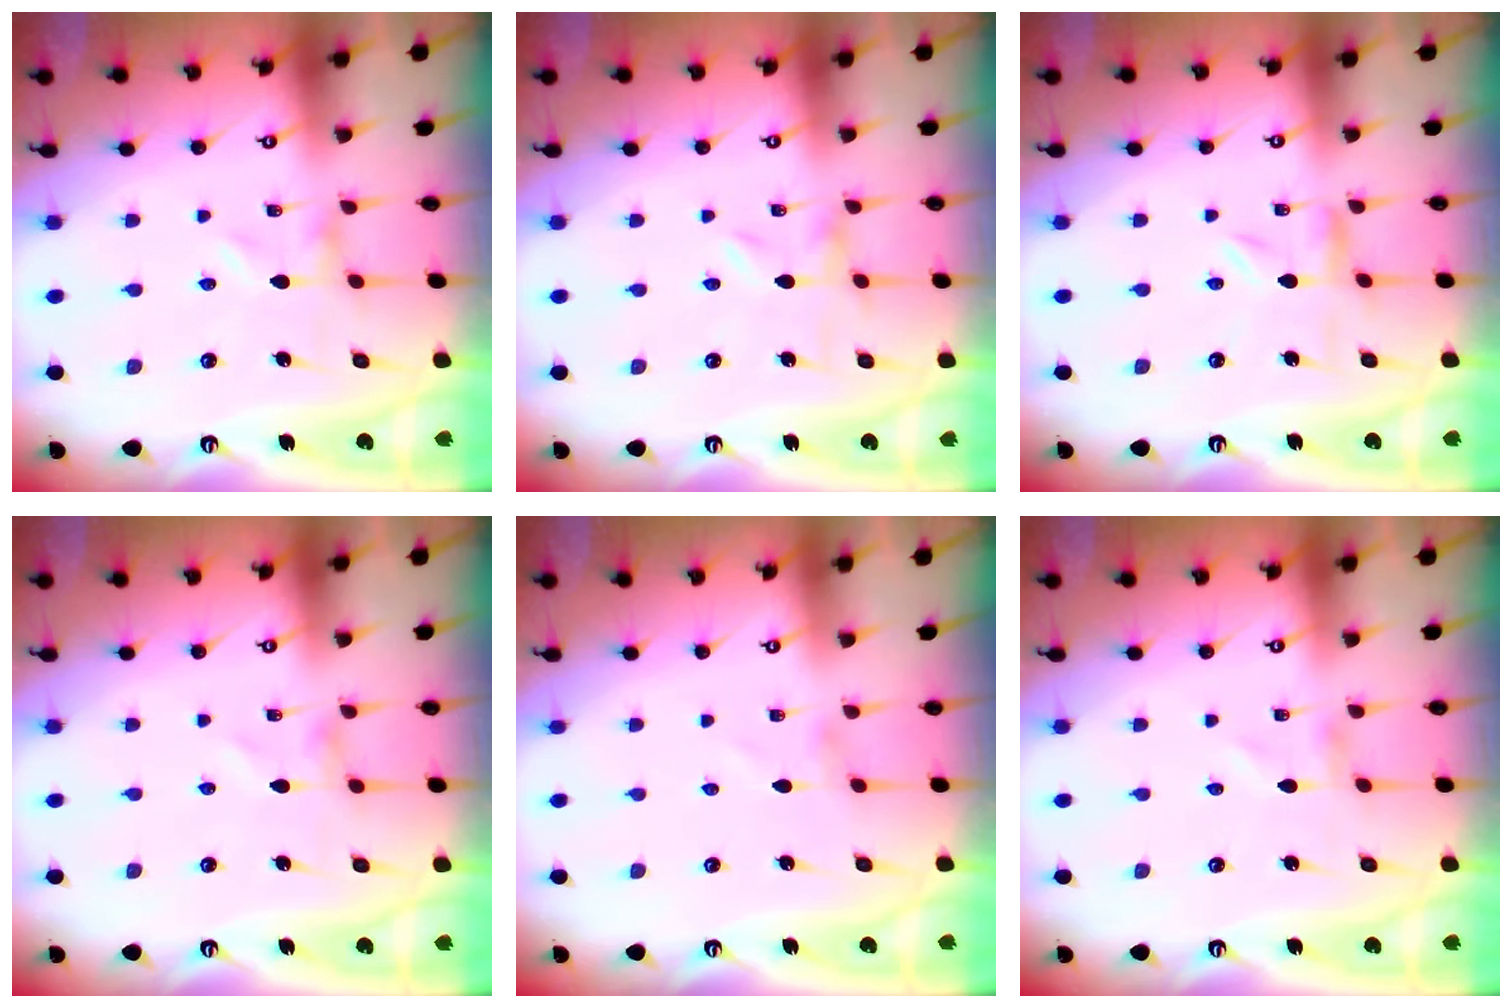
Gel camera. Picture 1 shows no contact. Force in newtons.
{"total": 0.0}
{"total": 1.8, "press": 1.8, "slide": 0.3}
{"total": 0.0}
{"total": 1.2, "press": 1.2, "slide": 0.1}
{"total": 0.6, "press": 0.6, "slide": 0.1}